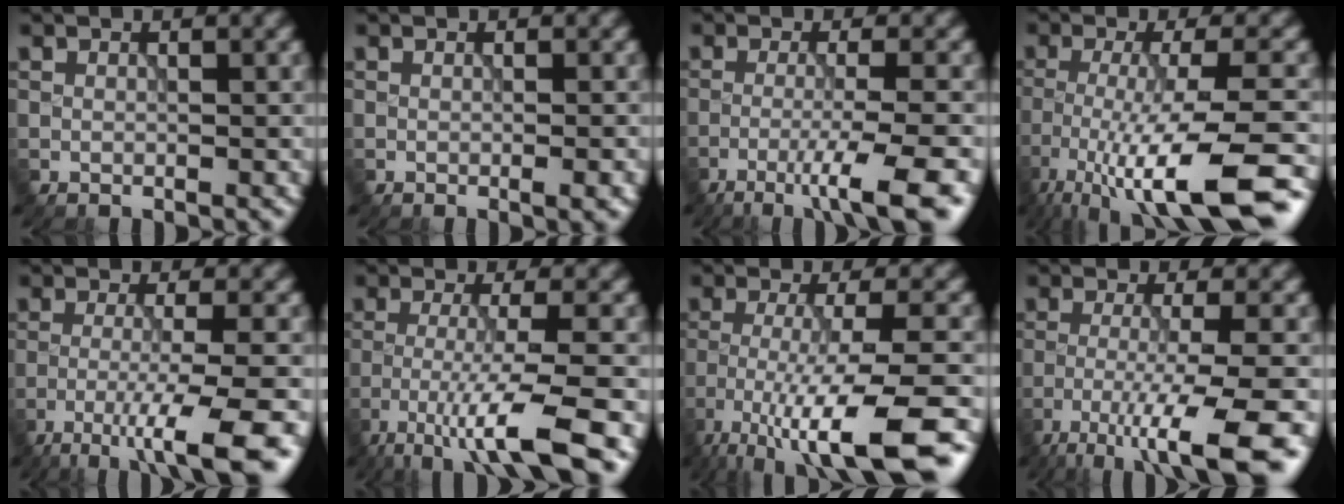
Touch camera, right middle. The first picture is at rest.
{"total": 1.4, "force": [-0.3, 0.4, 1.3], "torque": [-0.013, 0.001, -0.005]}
{"total": 6.7, "force": [-3.6, 0.9, 5.6], "torque": [-0.084, 0.004, -0.064]}
{"total": 12.5, "force": [-7.3, 2.9, 9.7], "torque": [-0.177, -0.012, -0.115]}
{"total": 7.5, "force": [-4.2, 1.1, 6.1], "torque": [-0.097, 0.002, -0.075]}
{"total": 8.1, "force": [-4.8, 1.4, 6.5], "torque": [-0.110, -0.004, -0.089]}
{"total": 11.3, "force": [-6.8, 2.4, 8.7], "torque": [-0.153, -0.007, -0.112]}
{"total": 9.0, "force": [-5.5, 1.6, 7.0], "torque": [-0.114, -0.004, -0.093]}